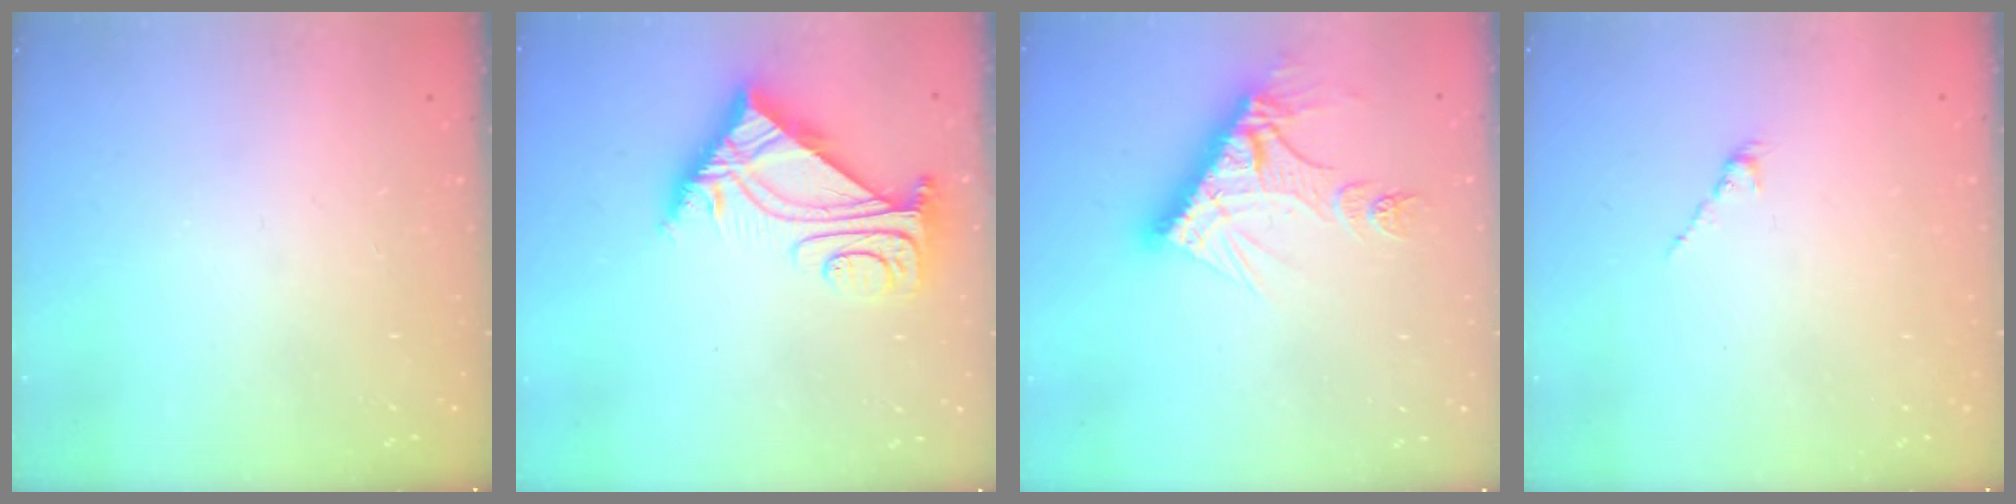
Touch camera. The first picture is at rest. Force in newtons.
{"total": 8.0, "press": 7.9, "slide": 1.2}
{"total": 12.7, "press": 12.6, "slide": 1.1}
{"total": 1.3, "press": 1.2, "slide": 0.5}